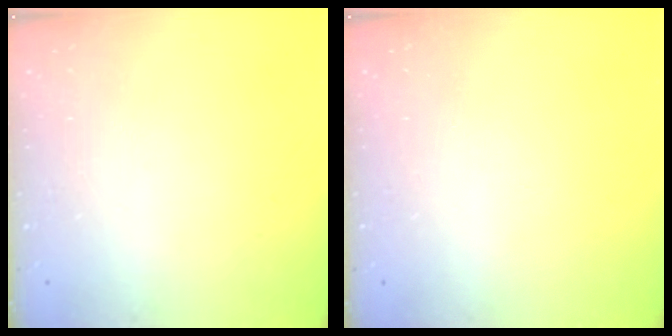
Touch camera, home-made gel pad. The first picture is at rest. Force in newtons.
{"total": 0.0}